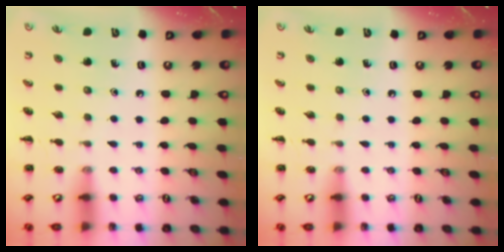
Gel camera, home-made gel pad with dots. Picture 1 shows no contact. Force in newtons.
{"total": 0.0}